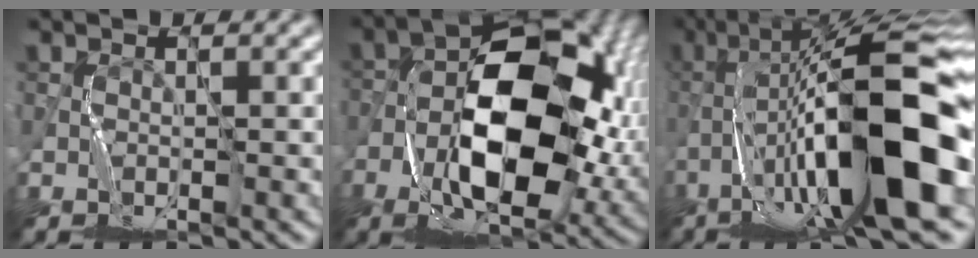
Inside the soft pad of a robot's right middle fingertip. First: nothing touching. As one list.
[{"total": 14.3, "force": [-2.7, 7.8, 11.6], "torque": [-0.177, 0.002, -0.056]}, {"total": 17.2, "force": [-4.5, 4.6, 15.9], "torque": [-0.284, 0.036, -0.070]}]